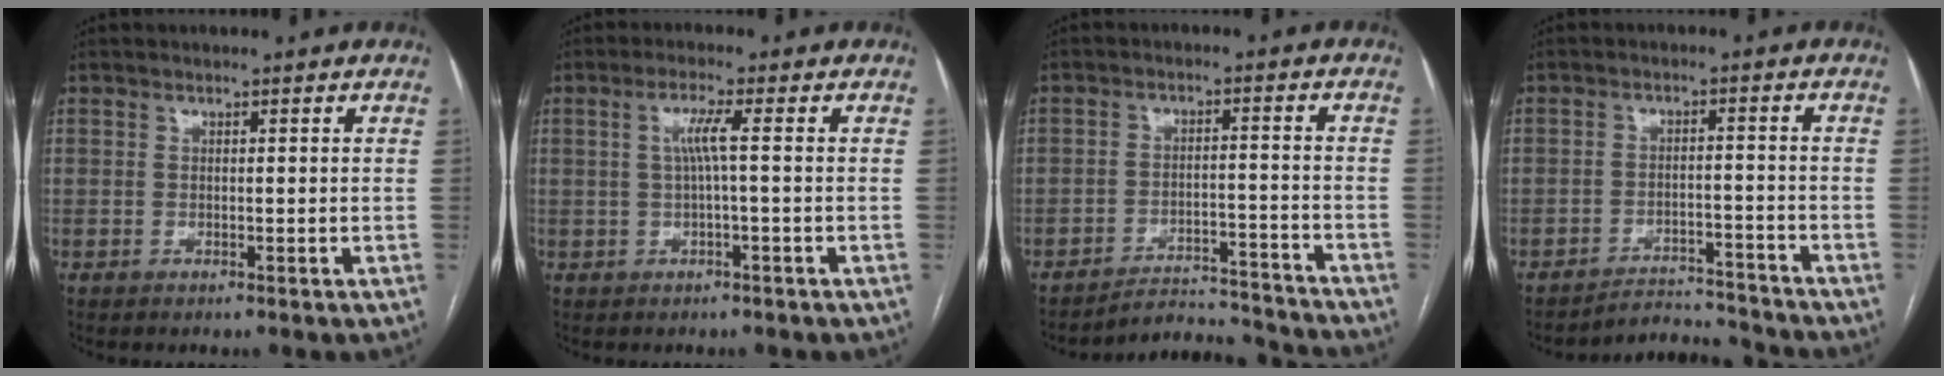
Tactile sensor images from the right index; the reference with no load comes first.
{"total": 3.2, "force": [0.2, -0.5, 3.1], "torque": [-0.063, 0.008, 0.006]}
{"total": 9.6, "force": [-9.6, -0.1, -0.4], "torque": [0.009, 0.019, -0.143]}
{"total": 6.5, "force": [-6.4, -0.4, -1.2], "torque": [0.019, 0.011, -0.103]}